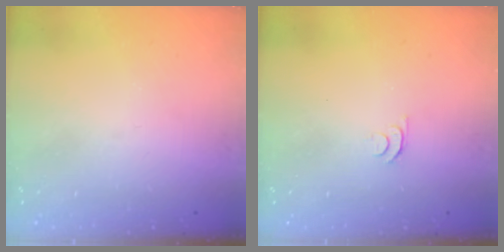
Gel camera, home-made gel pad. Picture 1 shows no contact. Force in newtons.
{"total": 4.4, "press": 4.3, "slide": 0.6}